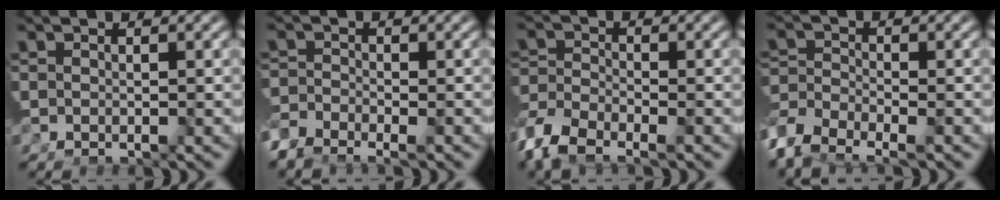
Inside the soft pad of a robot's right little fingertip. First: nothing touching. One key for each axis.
{"total": 3.4, "fx": -2.6, "fy": 1.6, "fz": 1.5, "tx": -0.023, "ty": -0.019, "tz": -0.041}
{"total": 4.7, "fx": -3.3, "fy": 2.3, "fz": 2.5, "tx": -0.056, "ty": -0.030, "tz": -0.043}
{"total": 4.6, "fx": -3.2, "fy": 2.5, "fz": 2.3, "tx": -0.053, "ty": -0.031, "tz": -0.042}